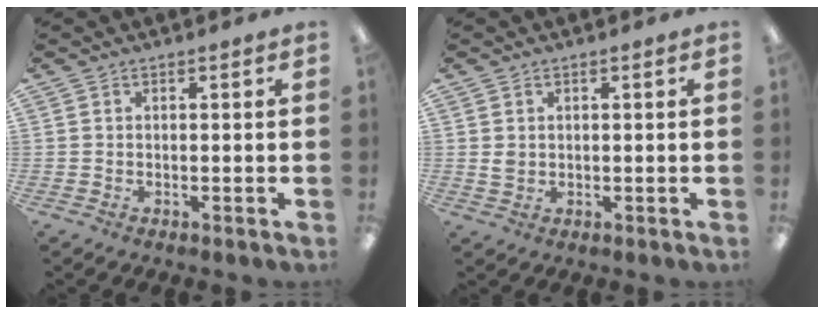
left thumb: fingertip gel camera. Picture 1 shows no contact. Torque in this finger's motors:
{"motor_torque": [-0.56, 0.37, -0.37, 0.36, 0.02]}